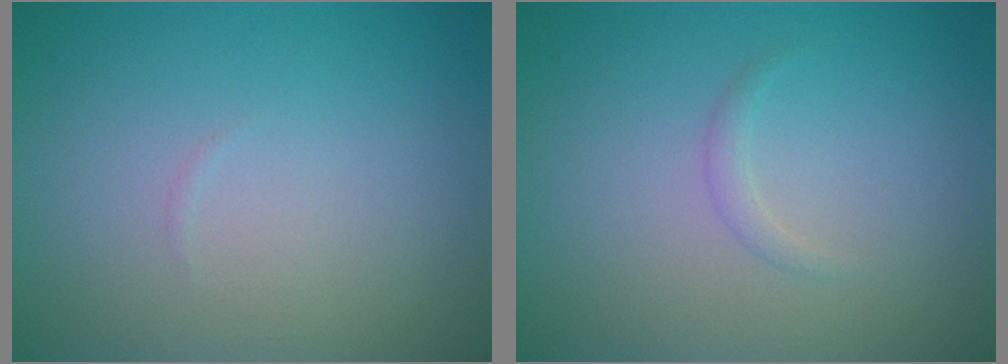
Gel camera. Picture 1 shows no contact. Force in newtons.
{"total": 0.7, "press": 0.7, "slide": 0.0}